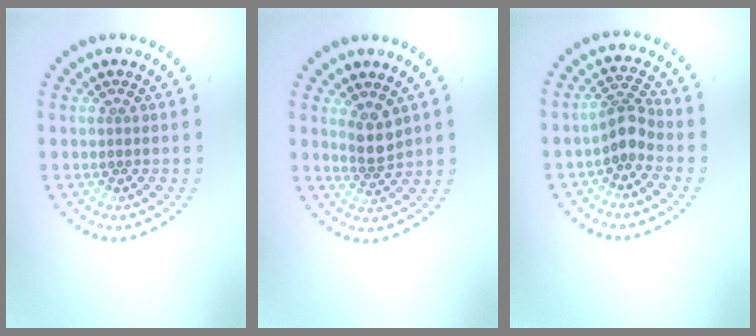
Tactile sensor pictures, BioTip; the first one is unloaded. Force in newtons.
{"total": 2.2, "press": 1.8, "slide": 1.3}
{"total": 2.5, "press": 1.9, "slide": 1.7}